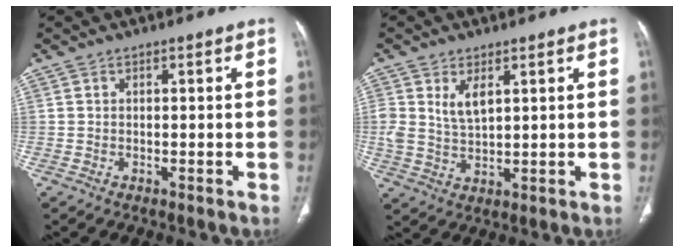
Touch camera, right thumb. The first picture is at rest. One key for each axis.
{"total": 4.9, "fx": 2.1, "fy": 2.5, "fz": 3.6, "tx": -0.066, "ty": -0.012, "tz": 0.048}